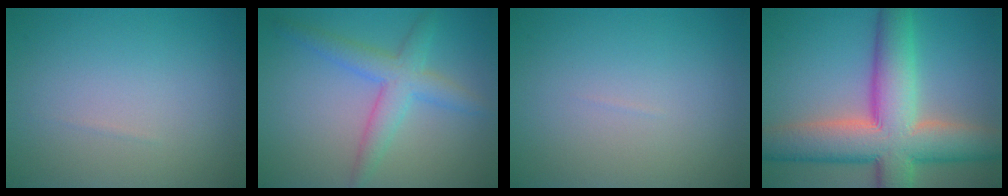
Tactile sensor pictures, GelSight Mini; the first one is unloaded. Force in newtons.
{"total": 4.1, "press": 4.1, "slide": 0.1}
{"total": 0.0}
{"total": 11.8, "press": 11.8, "slide": 0.8}